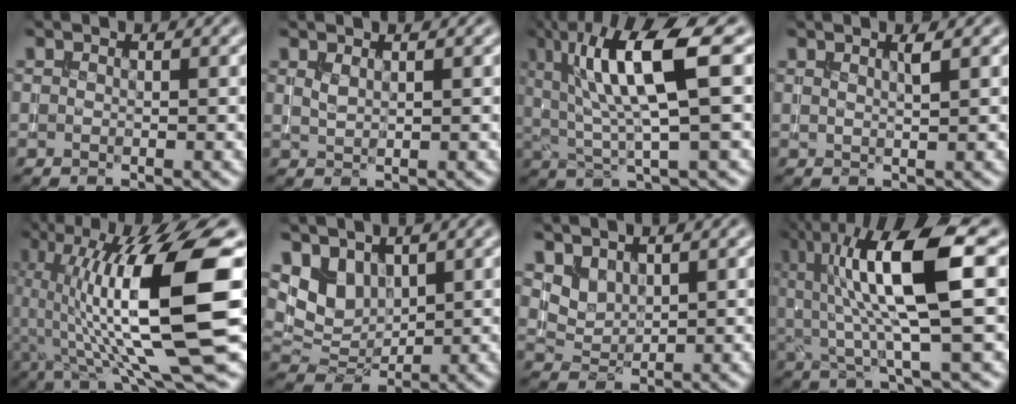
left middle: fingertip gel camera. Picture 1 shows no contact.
{"total": 1.0, "force": [0.7, 0.3, 0.7], "torque": [-0.019, 0.000, 0.017]}
{"total": 8.8, "force": [2.5, 1.7, 8.3], "torque": [-0.148, -0.002, 0.045]}
{"total": 1.1, "force": [0.7, 0.2, 0.8], "torque": [-0.012, 0.000, 0.010]}
{"total": 14.1, "force": [1.1, 3.0, 13.8], "torque": [-0.230, 0.005, 0.026]}
{"total": 3.7, "force": [2.2, 2.4, 1.8], "torque": [-0.041, -0.010, 0.045]}
{"total": 2.2, "force": [1.7, 1.1, 0.7], "torque": [-0.019, -0.007, 0.043]}
{"total": 10.2, "force": [2.4, 2.2, 9.7], "torque": [-0.173, -0.006, 0.045]}